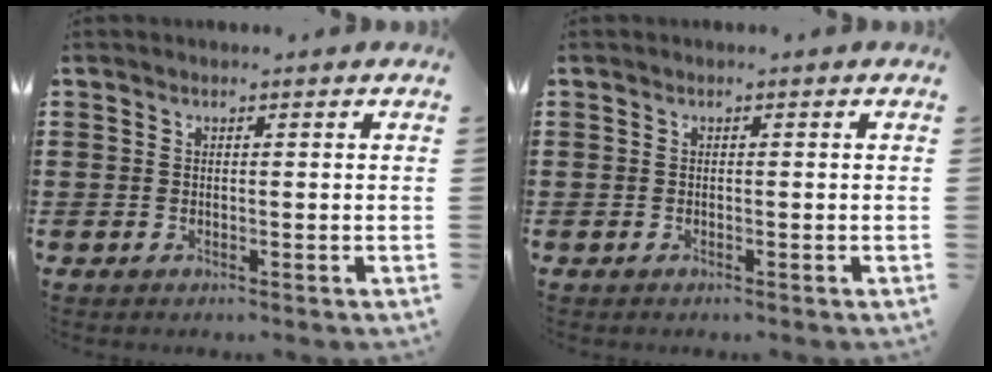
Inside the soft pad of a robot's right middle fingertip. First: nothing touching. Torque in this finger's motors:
{"motor_torque": [-0.01, -0.17, 0.15, 0.01]}